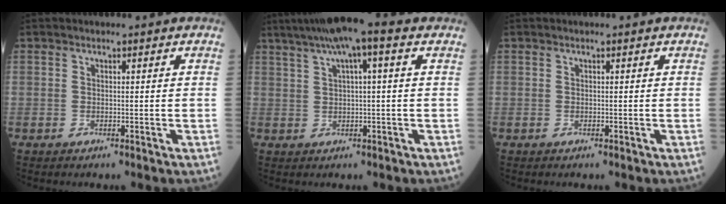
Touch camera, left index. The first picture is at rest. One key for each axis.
{"total": 8.4, "fx": 4.7, "fy": 0.7, "fz": 6.9, "tx": -0.119, "ty": 0.035, "tz": 0.072}
{"total": 0.0}